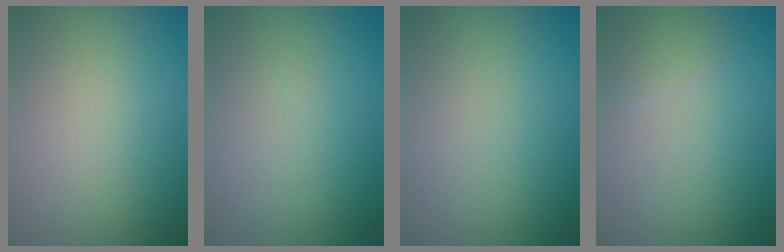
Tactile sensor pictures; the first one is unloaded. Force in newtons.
{"total": 0.0}
{"total": 0.0}
{"total": 1.2, "press": 1.2, "slide": 0.1}